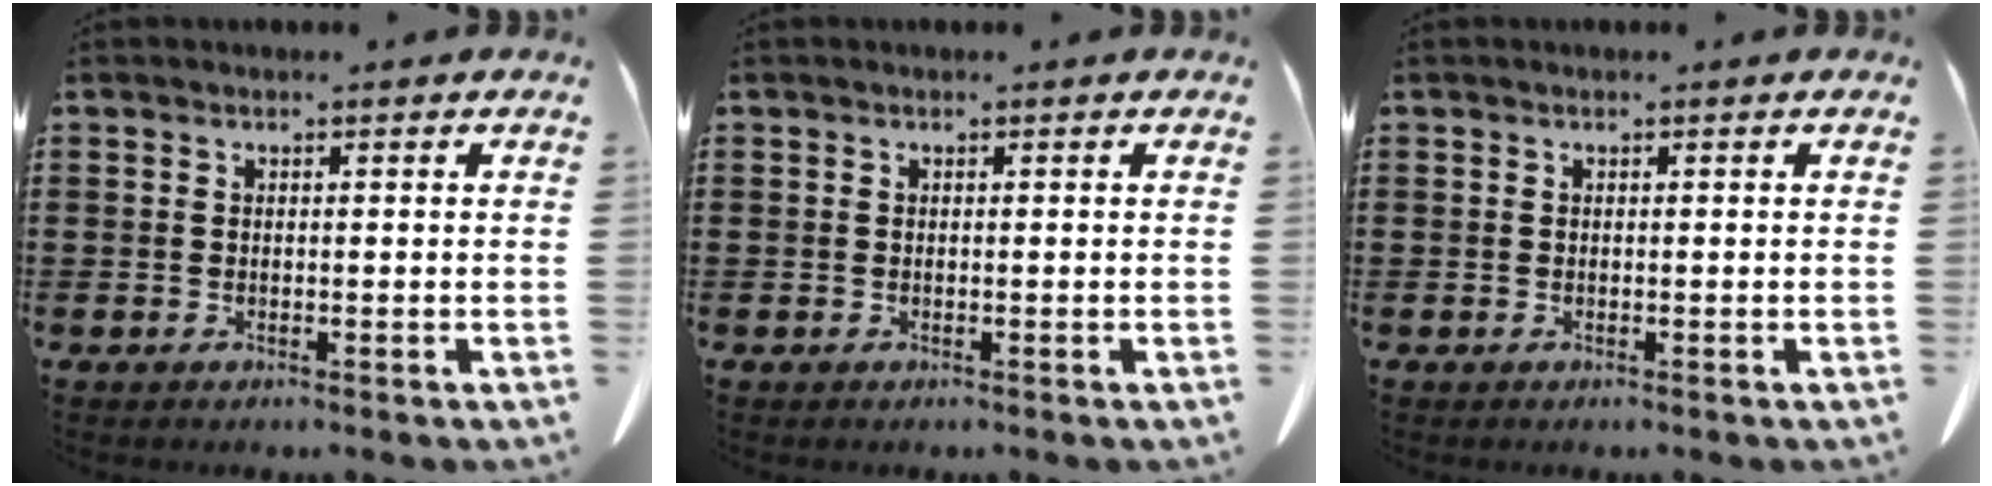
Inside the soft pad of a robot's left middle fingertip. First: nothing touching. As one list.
[{"total": 0.0}, {"total": 0.0}]